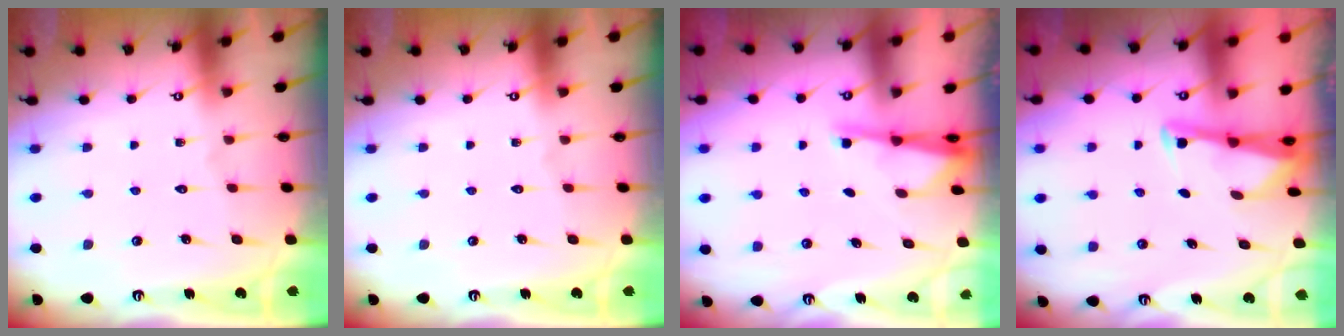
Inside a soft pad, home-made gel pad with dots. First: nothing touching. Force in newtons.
{"total": 0.0}
{"total": 2.7, "press": 2.7, "slide": 0.5}
{"total": 3.1, "press": 3.1, "slide": 0.2}